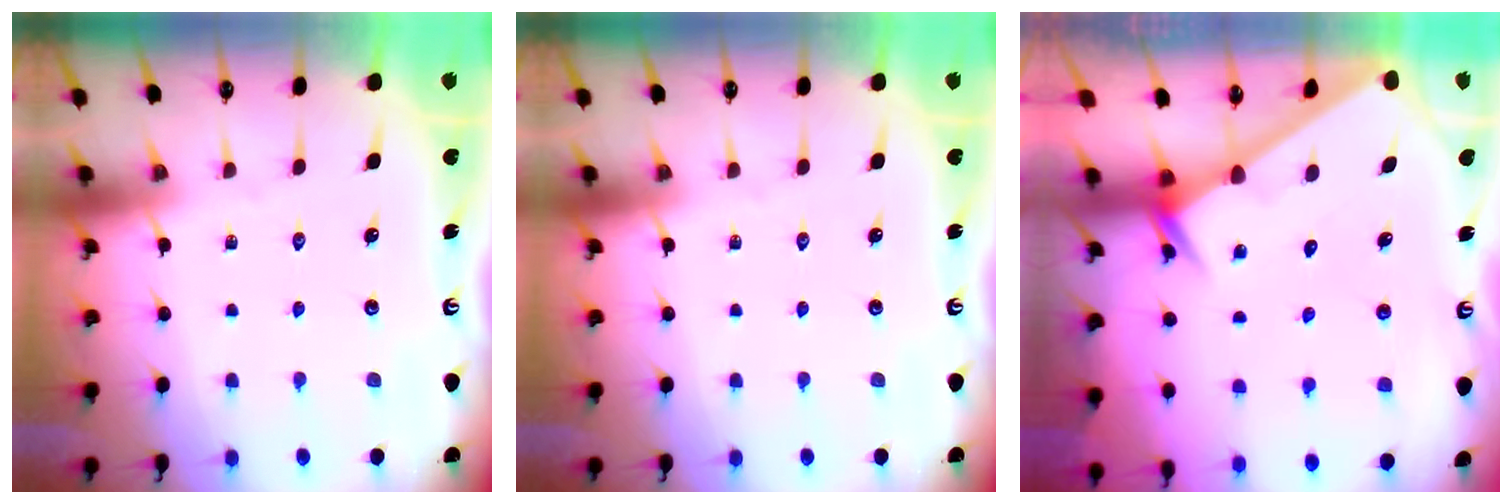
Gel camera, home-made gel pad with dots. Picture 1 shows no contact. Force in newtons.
{"total": 0.0}
{"total": 2.6, "press": 2.6, "slide": 0.0}